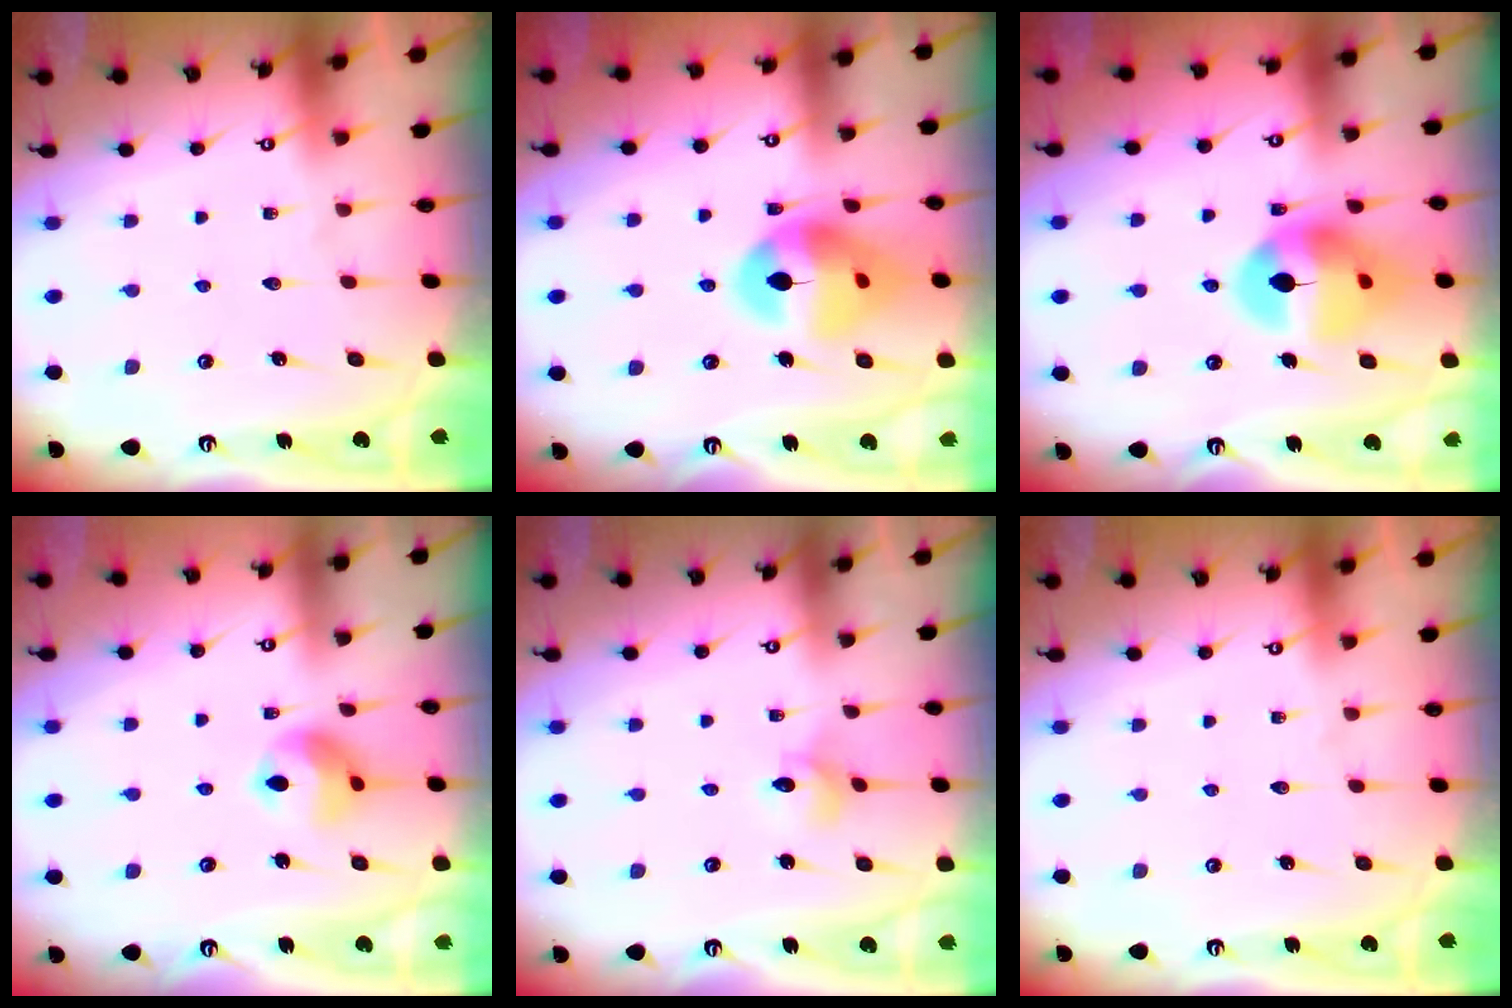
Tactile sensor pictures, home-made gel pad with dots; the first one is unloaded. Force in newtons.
{"total": 15.4, "press": 15.2, "slide": 2.2}
{"total": 14.0, "press": 13.9, "slide": 1.3}
{"total": 9.7, "press": 9.6, "slide": 0.9}
{"total": 3.9, "press": 3.9, "slide": 0.3}
{"total": 0.0}